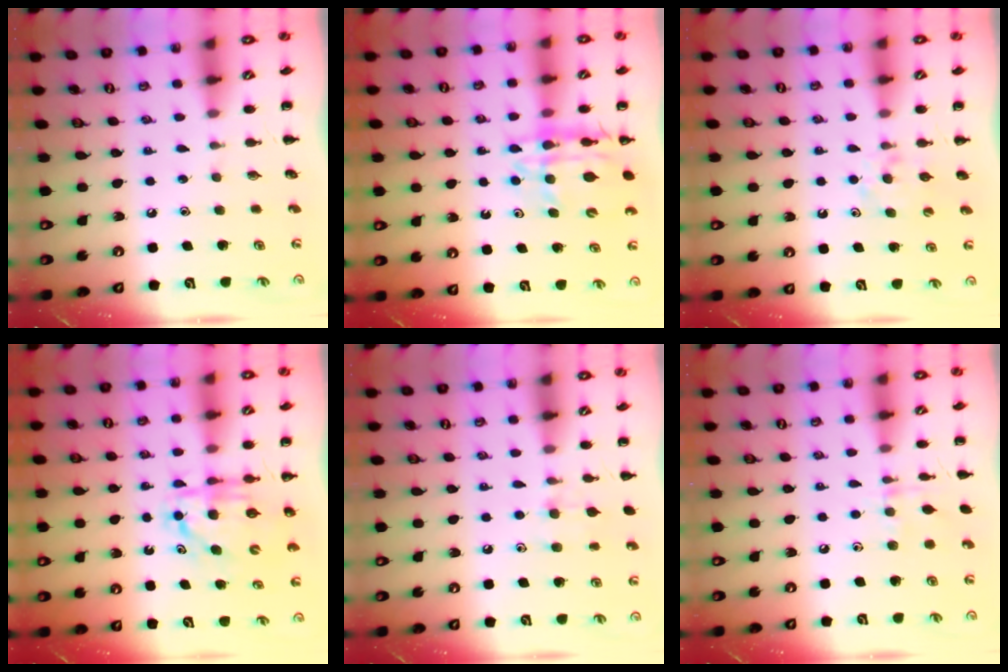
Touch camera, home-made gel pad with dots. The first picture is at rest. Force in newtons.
{"total": 12.9, "press": 12.4, "slide": 3.7}
{"total": 5.1, "press": 4.9, "slide": 1.4}
{"total": 6.3, "press": 6.2, "slide": 0.9}
{"total": 8.1, "press": 7.9, "slide": 1.9}
{"total": 5.9, "press": 5.8, "slide": 1.2}